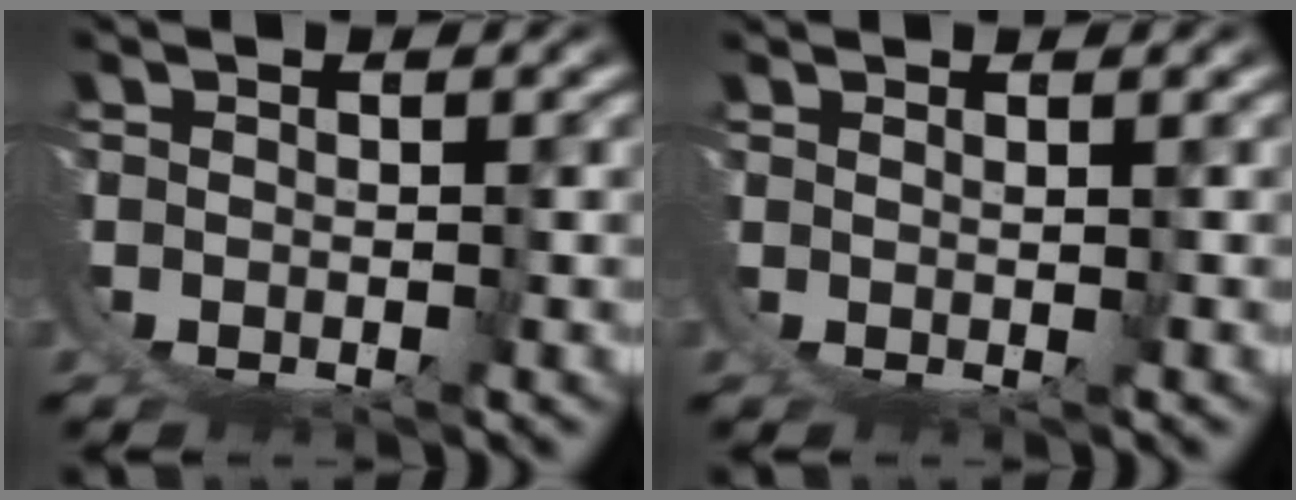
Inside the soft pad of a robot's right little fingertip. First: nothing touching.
{"total": 1.6, "force": [0.8, -1.3, 0.2], "torque": [0.004, -0.006, 0.023]}